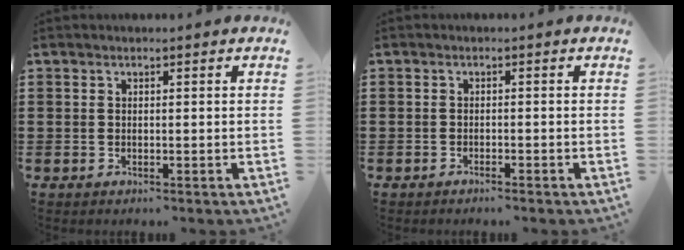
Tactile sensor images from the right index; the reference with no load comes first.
{"total": 0.9, "force": [-0.9, 0.0, 0.2], "torque": [-0.006, -0.001, -0.019]}